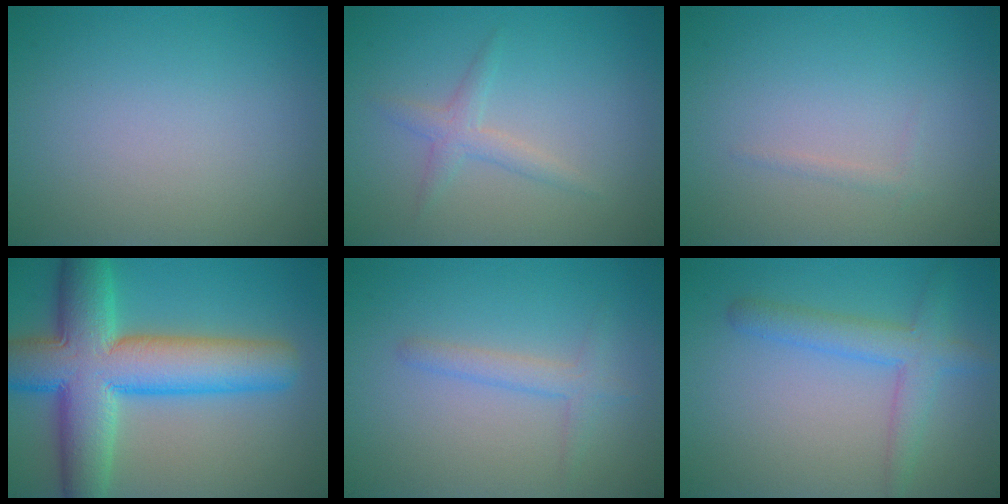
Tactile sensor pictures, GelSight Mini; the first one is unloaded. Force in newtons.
{"total": 1.8, "press": 1.8, "slide": 0.1}
{"total": 0.6, "press": 0.6, "slide": 0.1}
{"total": 12.0, "press": 12.0, "slide": 0.6}
{"total": 1.8, "press": 1.8, "slide": 0.1}
{"total": 3.4, "press": 3.4, "slide": 0.2}